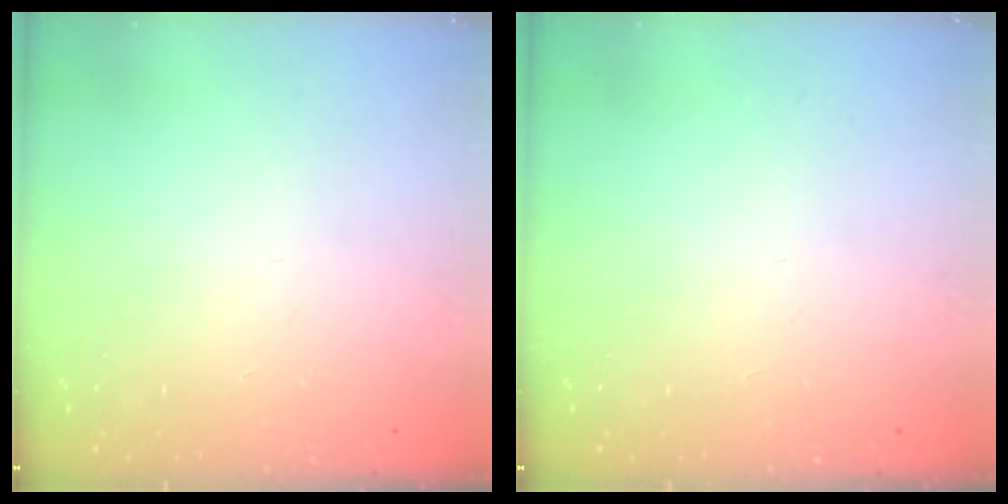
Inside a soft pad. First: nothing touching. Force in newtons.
{"total": 0.0}